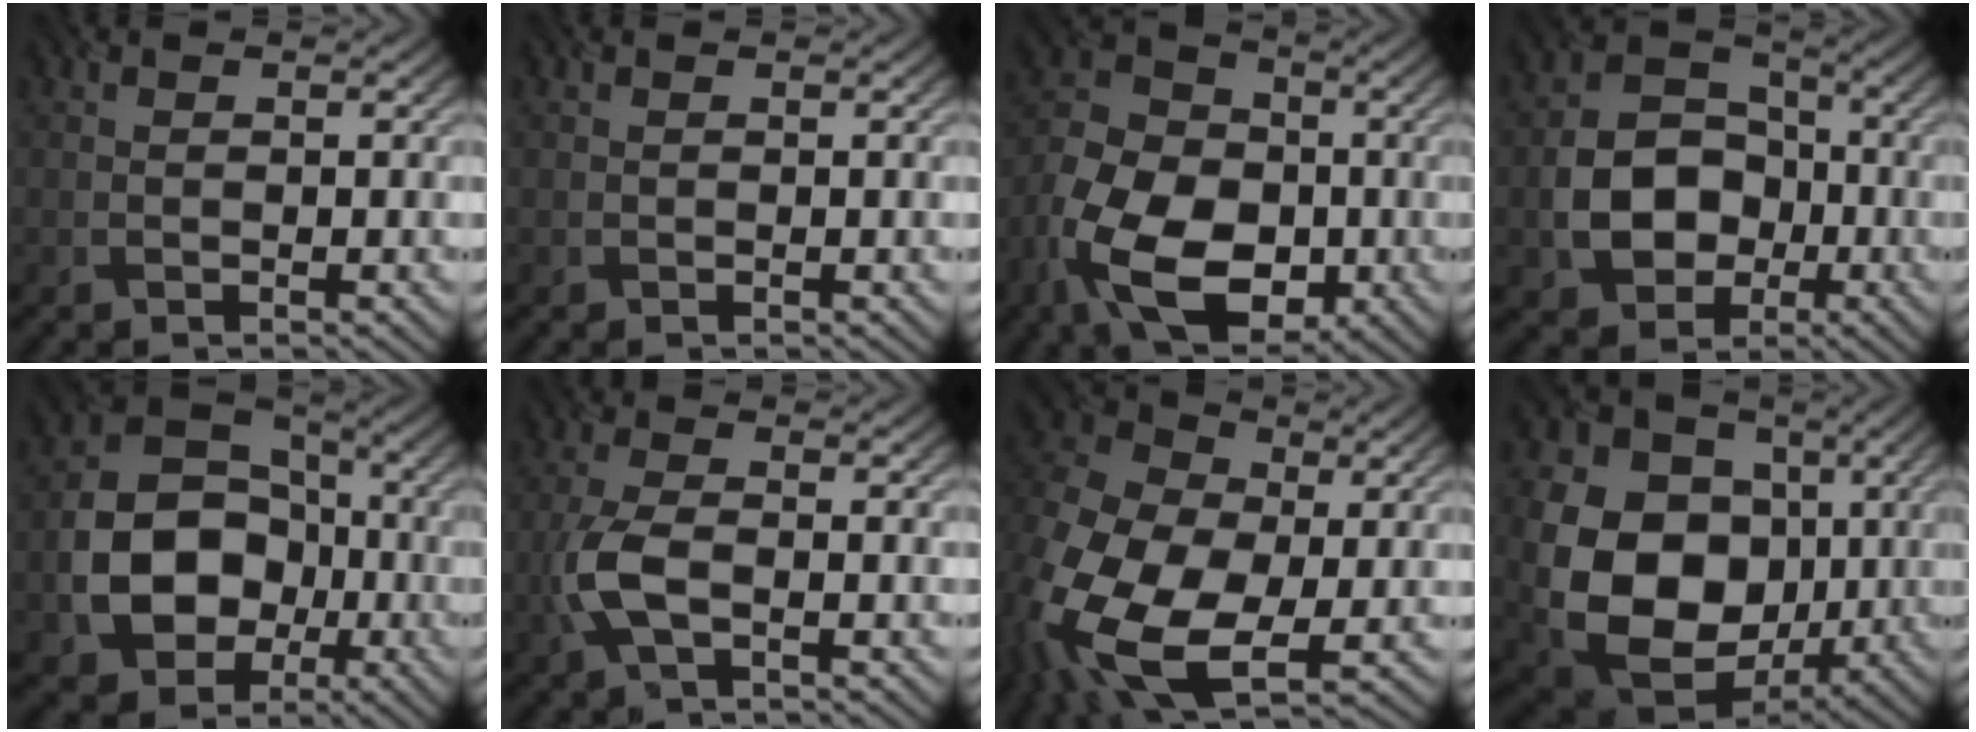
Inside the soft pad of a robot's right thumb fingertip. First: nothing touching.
{"total": 0.0}
{"total": 15.1, "force": [-5.7, 9.8, 10.0], "torque": [-0.229, -0.027, -0.121]}
{"total": 9.7, "force": [-2.3, 7.6, 5.5], "torque": [-0.111, -0.010, -0.053]}
{"total": 13.0, "force": [-3.2, 10.0, 7.6], "torque": [-0.150, -0.023, -0.063]}
{"total": 5.6, "force": [-1.6, 2.5, 4.7], "torque": [-0.122, -0.001, -0.039]}
{"total": 19.1, "force": [-4.7, 12.6, 13.7], "torque": [-0.345, -0.044, -0.070]}
{"total": 18.0, "force": [-1.2, 14.2, 11.0], "torque": [-0.243, -0.030, 0.000]}